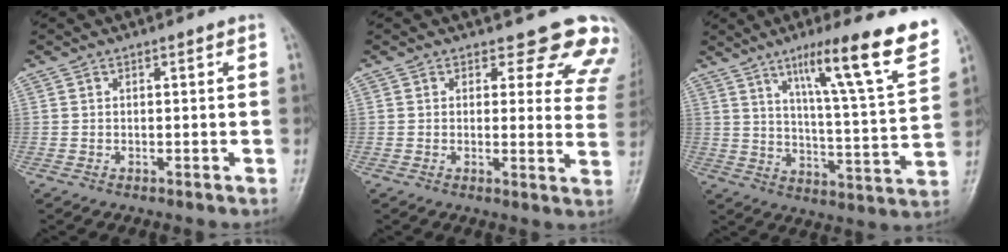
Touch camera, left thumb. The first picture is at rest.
{"total": 11.6, "force": [10.2, 4.7, 2.9], "torque": [0.023, -0.071, 0.079]}
{"total": 19.8, "force": [11.6, 2.1, 15.9], "torque": [-0.212, -0.047, 0.173]}